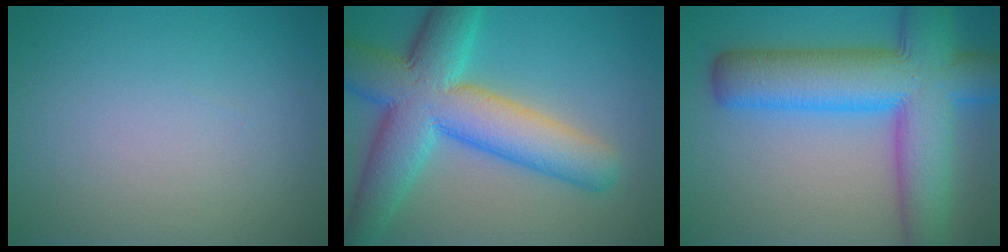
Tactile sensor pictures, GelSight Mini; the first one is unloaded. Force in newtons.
{"total": 10.8, "press": 10.8, "slide": 0.6}
{"total": 11.9, "press": 11.9, "slide": 0.3}